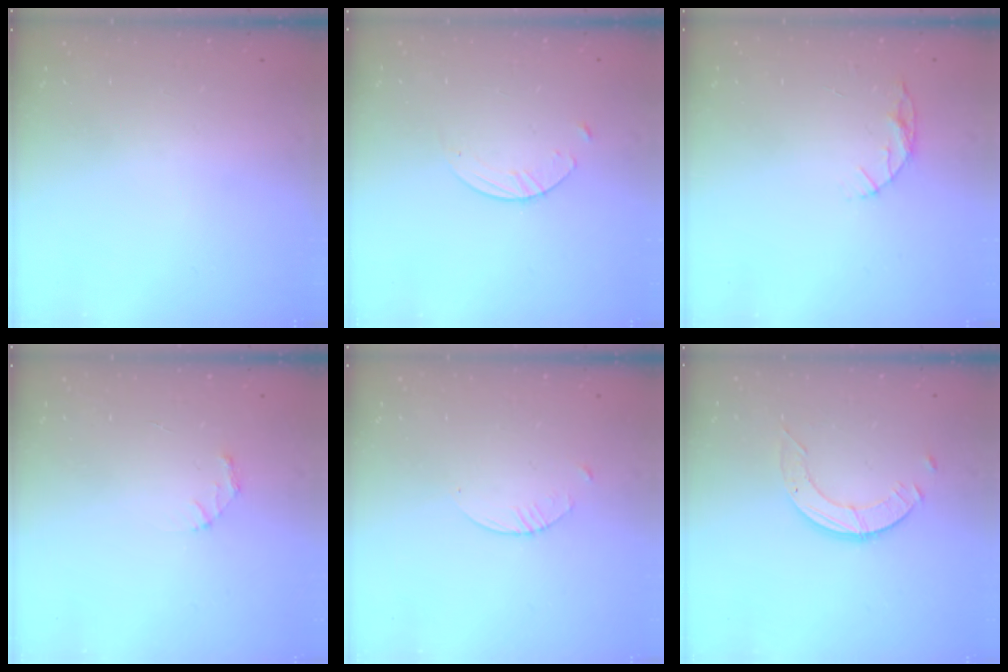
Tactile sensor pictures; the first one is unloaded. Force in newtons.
{"total": 3.6, "press": 3.6, "slide": 0.4}
{"total": 5.1, "press": 5.1, "slide": 0.5}
{"total": 2.1, "press": 2.1, "slide": 0.2}
{"total": 1.5, "press": 1.5, "slide": 0.2}
{"total": 3.6, "press": 3.6, "slide": 0.4}